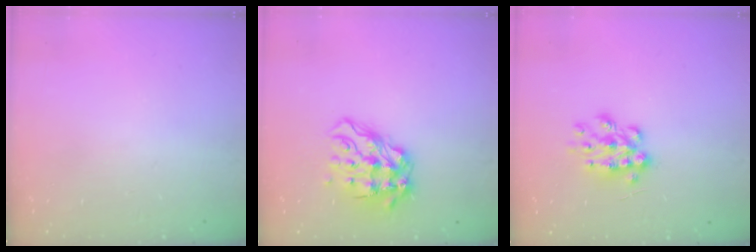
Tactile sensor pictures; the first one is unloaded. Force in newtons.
{"total": 12.6, "press": 12.5, "slide": 1.6}
{"total": 10.9, "press": 10.9, "slide": 0.5}